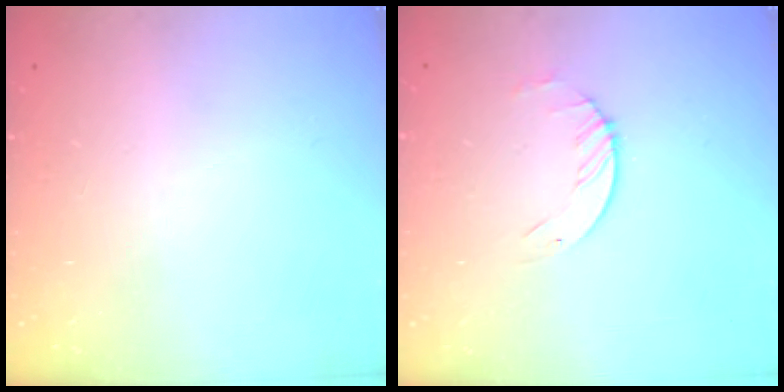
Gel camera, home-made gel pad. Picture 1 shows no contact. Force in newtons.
{"total": 1.7, "press": 1.7, "slide": 0.2}